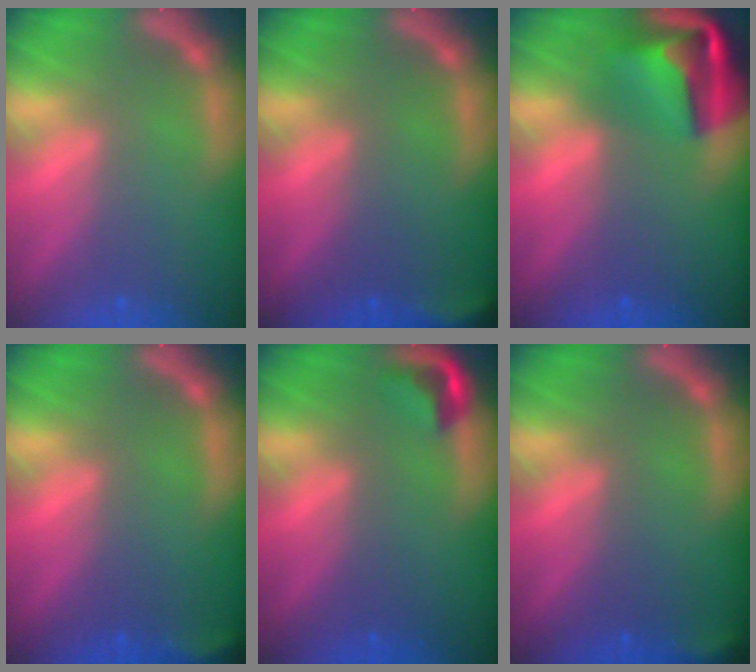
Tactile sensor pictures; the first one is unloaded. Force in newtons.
{"total": 2.9}
{"total": 8.4}
{"total": 2.4}
{"total": 2.4}
{"total": 1.9}